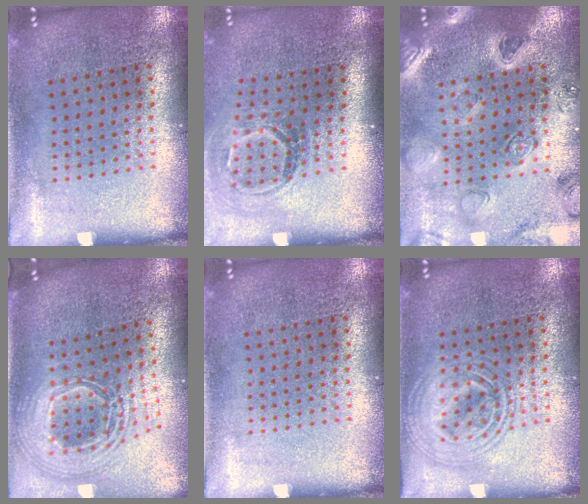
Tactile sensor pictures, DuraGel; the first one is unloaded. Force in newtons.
{"total": 1.7, "press": 1.2, "slide": 1.3}
{"total": 2.2, "press": 2.2, "slide": 0.3}
{"total": 2.5, "press": 1.9, "slide": 1.7}
{"total": 0.0}
{"total": 2.9, "press": 2.9, "slide": 0.4}